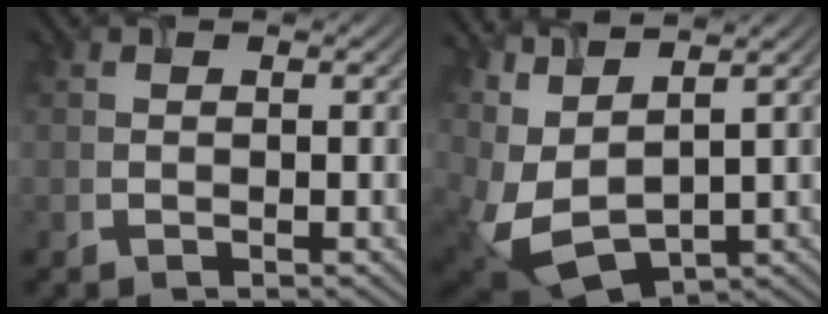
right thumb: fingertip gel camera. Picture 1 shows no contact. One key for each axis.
{"total": 7.3, "fx": 2.3, "fy": 3.0, "fz": 6.2, "tx": -0.172, "ty": -0.008, "tz": 0.057}